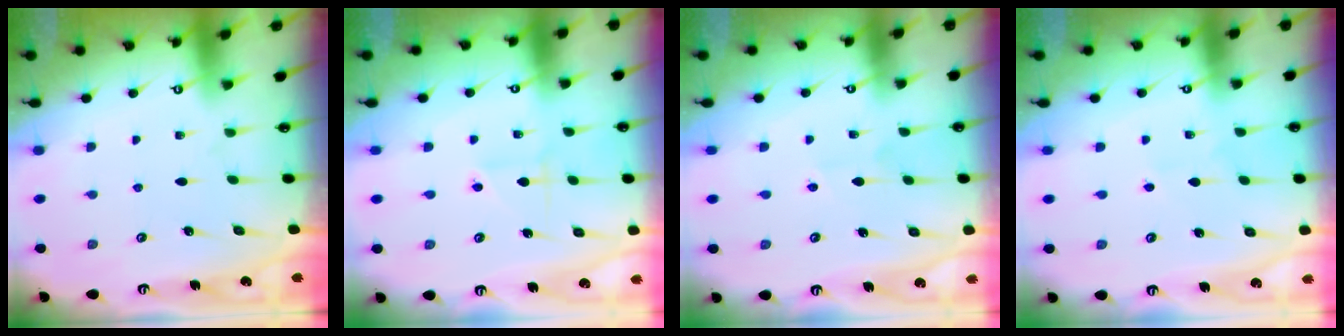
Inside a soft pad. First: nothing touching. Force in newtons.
{"total": 2.7, "press": 2.7, "slide": 0.1}
{"total": 2.8, "press": 2.8, "slide": 0.3}
{"total": 1.8, "press": 1.8, "slide": 0.2}